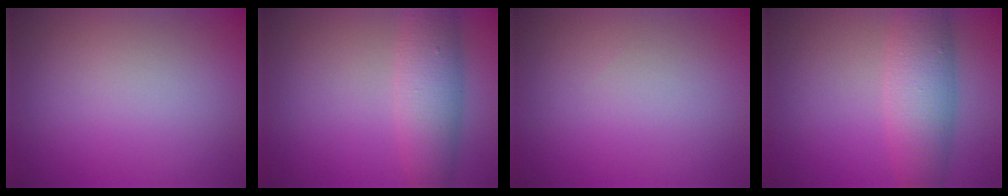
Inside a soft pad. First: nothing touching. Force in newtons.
{"total": 5.0, "press": 5.0, "slide": 0.1}
{"total": 0.0}
{"total": 5.8, "press": 5.8, "slide": 0.3}